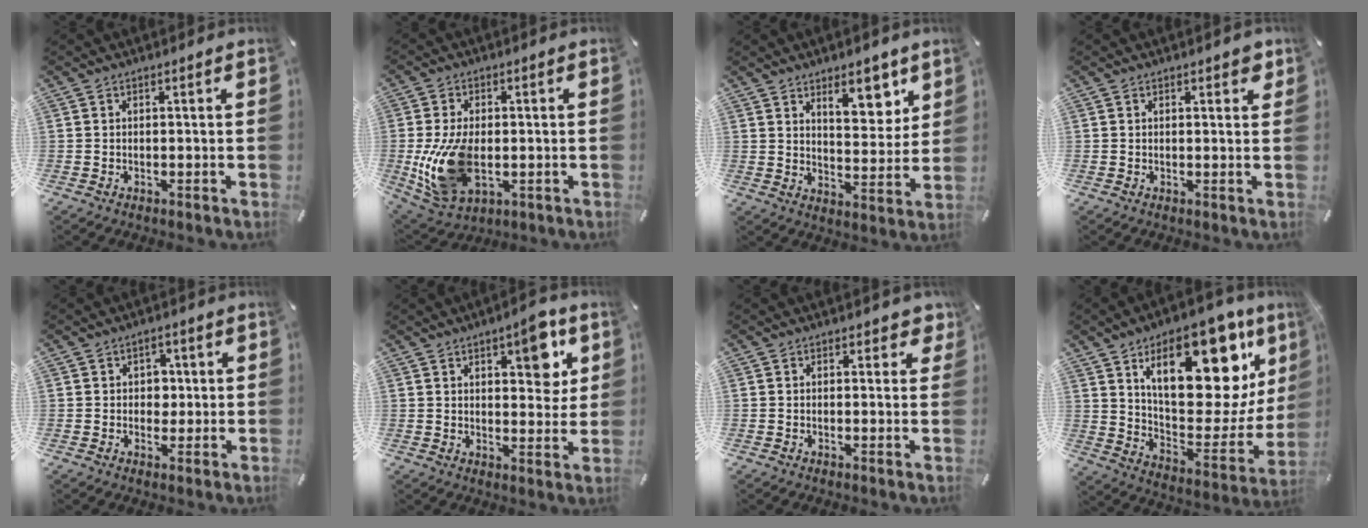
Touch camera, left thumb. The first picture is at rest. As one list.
[{"total": 14.7, "force": [-1.9, 9.1, 11.4], "torque": [-0.252, -0.015, -0.033]}, {"total": 9.4, "force": [6.3, 4.5, 5.3], "torque": [-0.054, -0.041, 0.102]}, {"total": 1.8, "force": [1.1, 1.0, 1.1], "torque": [-0.008, -0.001, 0.015]}, {"total": 3.8, "force": [0.3, 3.4, 1.7], "torque": [-0.015, -0.001, -0.004]}, {"total": 9.2, "force": [4.7, 4.5, 6.5], "torque": [-0.062, -0.027, 0.071]}, {"total": 2.2, "force": [1.1, 1.5, 1.2], "torque": [-0.002, -0.002, 0.014]}, {"total": 27.6, "force": [13.6, 12.9, 20.3], "torque": [-0.289, -0.084, 0.230]}]